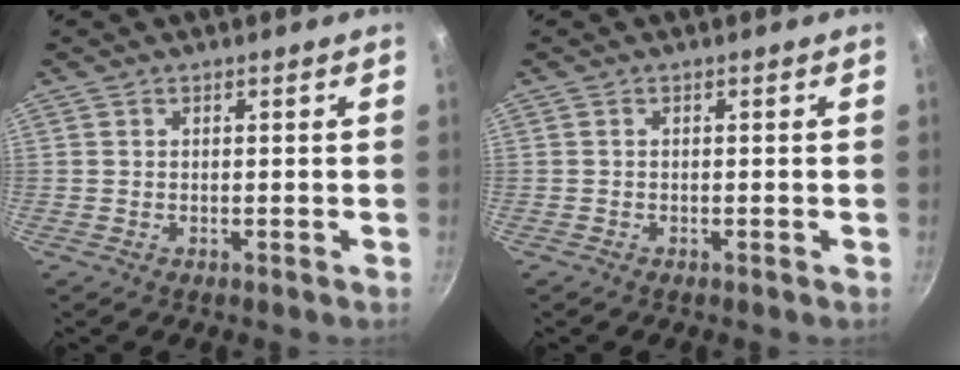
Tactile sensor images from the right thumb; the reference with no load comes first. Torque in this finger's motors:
{"motor_torque": [0.01, 0.39, 0.01, 0.19, 0.00]}